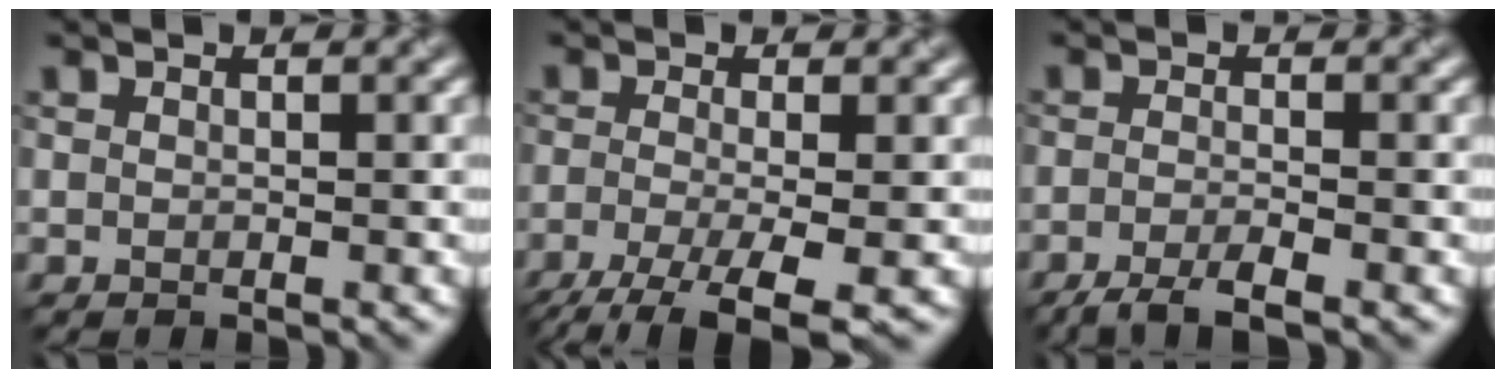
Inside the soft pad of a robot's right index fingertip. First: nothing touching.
{"total": 6.4, "force": [-3.6, 1.8, 4.9], "torque": [-0.086, -0.014, -0.067]}
{"total": 3.3, "force": [-2.3, 0.6, 2.4], "torque": [-0.043, -0.003, -0.051]}